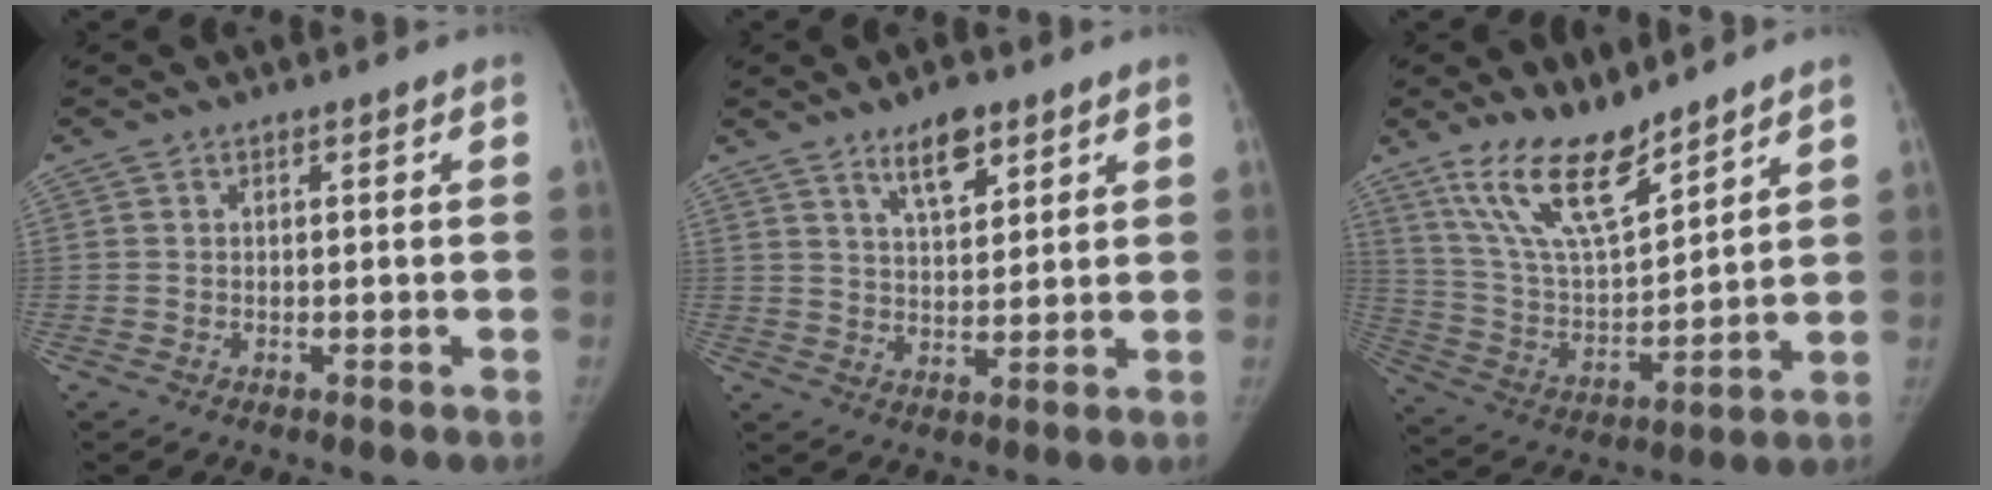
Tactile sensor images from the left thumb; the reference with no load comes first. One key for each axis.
{"total": 7.0, "fx": 4.5, "fy": 2.9, "fz": 4.6, "tx": -0.057, "ty": -0.029, "tz": 0.076}
{"total": 15.1, "fx": 11.2, "fy": 4.6, "fz": 8.9, "tx": -0.143, "ty": -0.065, "tz": 0.226}